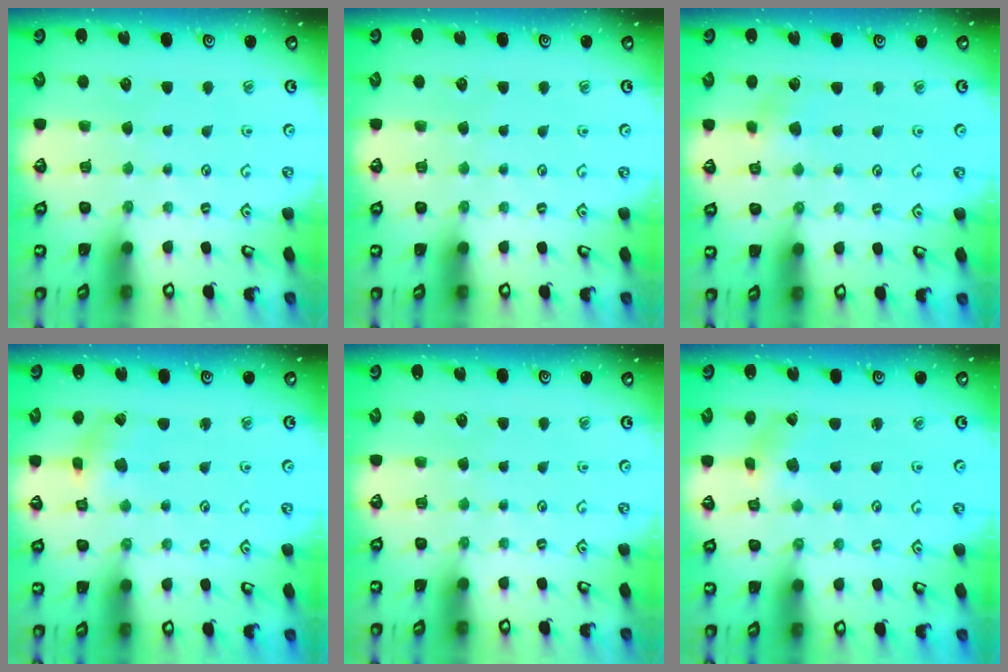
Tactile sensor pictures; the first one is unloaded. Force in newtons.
{"total": 0.0}
{"total": 2.6, "press": 2.6, "slide": 0.4}
{"total": 1.6, "press": 1.5, "slide": 0.4}
{"total": 0.0}
{"total": 1.5, "press": 1.5, "slide": 0.3}